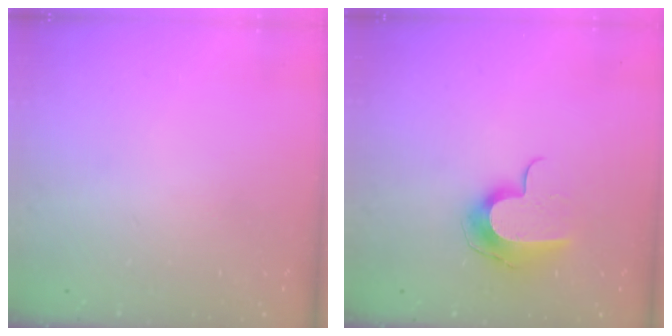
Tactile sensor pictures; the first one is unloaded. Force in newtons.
{"total": 9.9, "press": 9.9, "slide": 0.2}